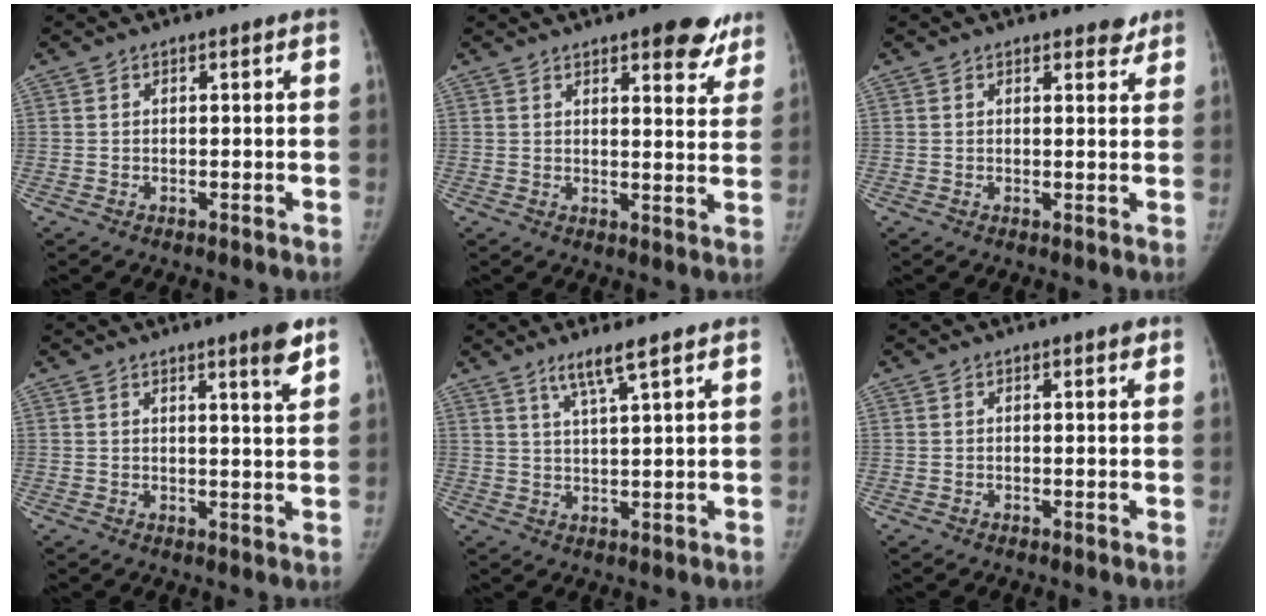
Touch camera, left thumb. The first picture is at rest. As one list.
[{"total": 10.4, "force": [7.0, 3.6, 6.8], "torque": [-0.044, -0.033, 0.082]}, {"total": 2.6, "force": [2.2, 1.1, 0.9], "torque": [0.006, -0.013, 0.024]}, {"total": 4.9, "force": [3.1, 0.1, 3.7], "torque": [-0.047, -0.023, 0.043]}, {"total": 4.9, "force": [3.4, -0.3, 3.5], "torque": [-0.071, -0.024, 0.067]}, {"total": 0.9, "force": [0.5, 0.2, 0.7], "torque": [-0.010, -0.001, 0.006]}]